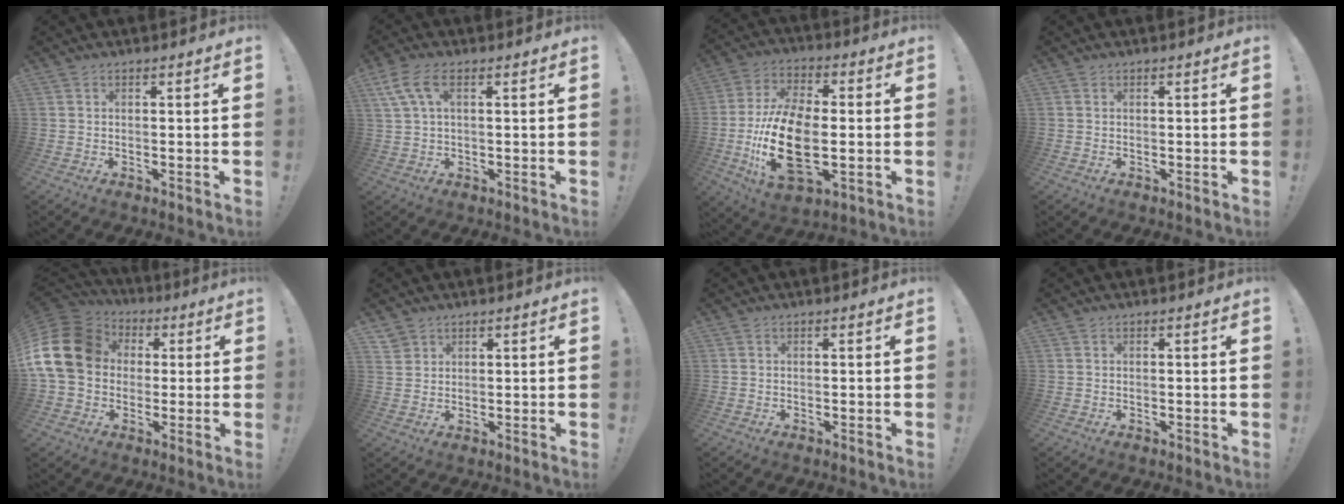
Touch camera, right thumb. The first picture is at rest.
{"total": 7.0, "force": [2.8, 3.1, 5.6], "torque": [-0.110, 0.007, 0.059]}
{"total": 20.0, "force": [-3.2, 11.0, 16.3], "torque": [-0.323, 0.002, -0.051]}
{"total": 0.0}
{"total": 19.8, "force": [2.9, 15.8, 11.5], "torque": [-0.218, 0.006, 0.066]}
{"total": 2.8, "force": [2.2, 1.7, 0.3], "torque": [-0.008, -0.012, 0.043]}
{"total": 0.0}
{"total": 0.0}